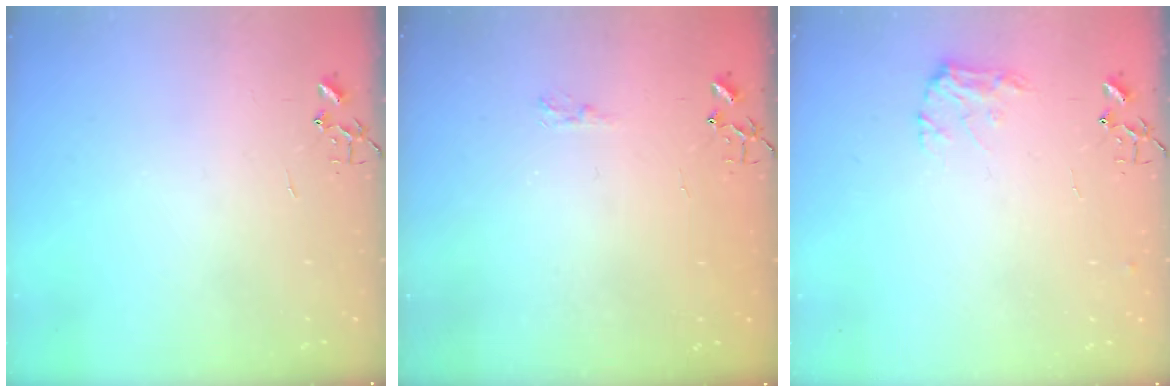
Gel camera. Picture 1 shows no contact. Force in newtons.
{"total": 5.1, "press": 5.1, "slide": 0.4}
{"total": 7.9, "press": 7.9, "slide": 0.1}